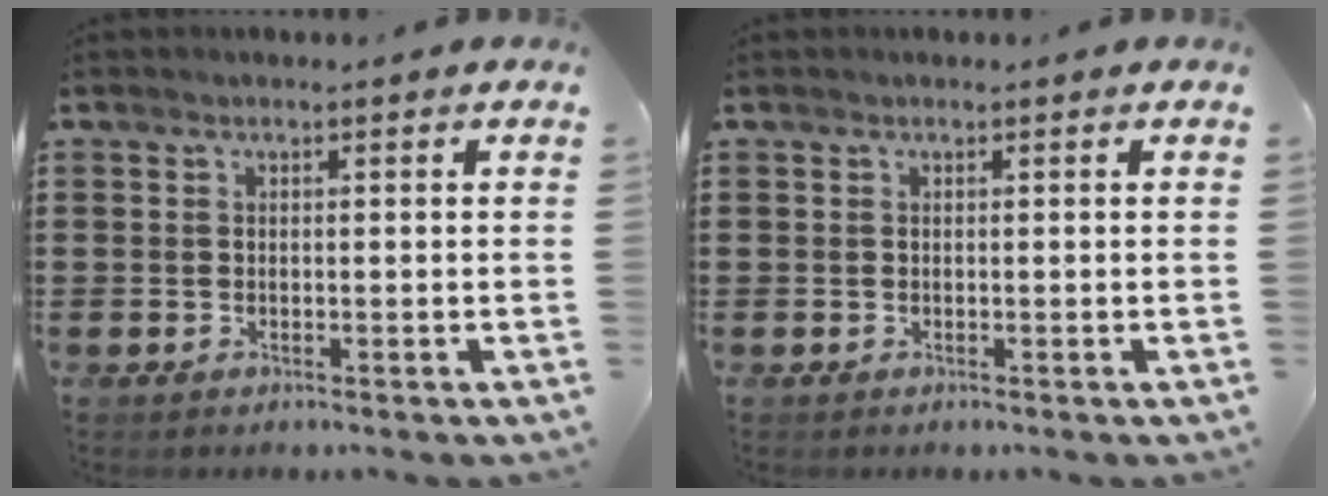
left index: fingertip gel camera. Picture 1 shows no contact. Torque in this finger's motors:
{"motor_torque": [-0.03, 0.01, 0.00, 0.00]}